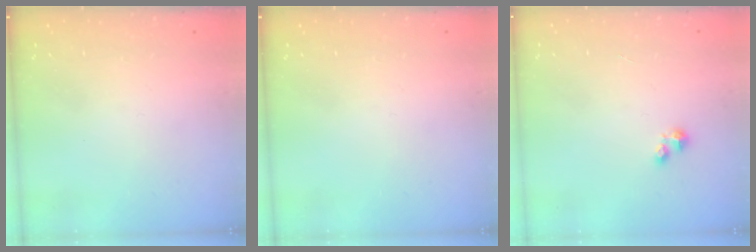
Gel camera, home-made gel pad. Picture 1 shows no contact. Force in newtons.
{"total": 0.0}
{"total": 1.9, "press": 1.8, "slide": 0.2}